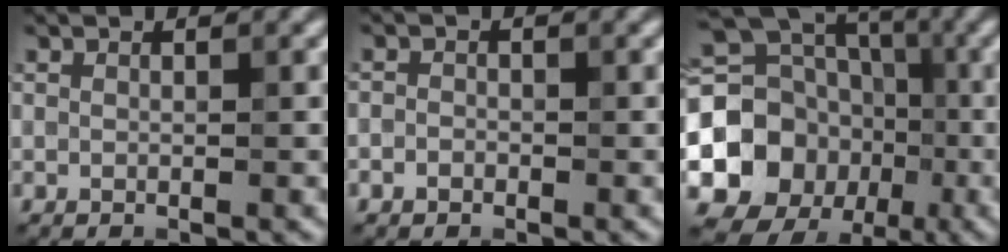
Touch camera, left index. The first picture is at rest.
{"total": 1.1, "force": [-0.3, 1.0, 0.4], "torque": [0.013, 0.005, -0.016]}
{"total": 14.5, "force": [-2.1, 12.7, 6.7], "torque": [-0.132, -0.010, -0.062]}